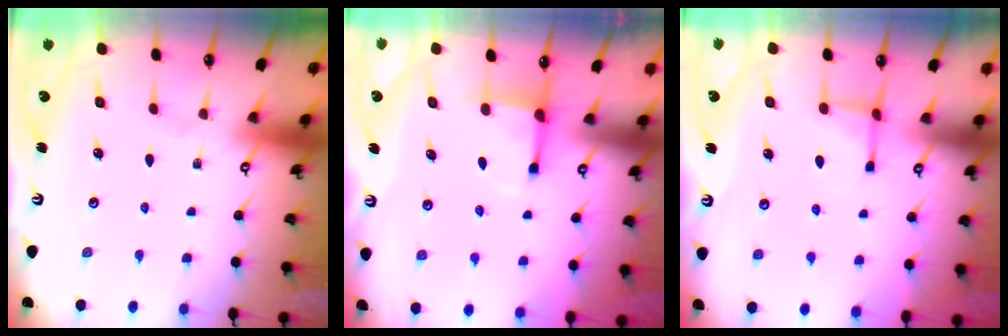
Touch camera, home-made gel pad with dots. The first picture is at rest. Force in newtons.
{"total": 3.1, "press": 2.9, "slide": 0.9}
{"total": 3.0, "press": 3.0, "slide": 0.7}